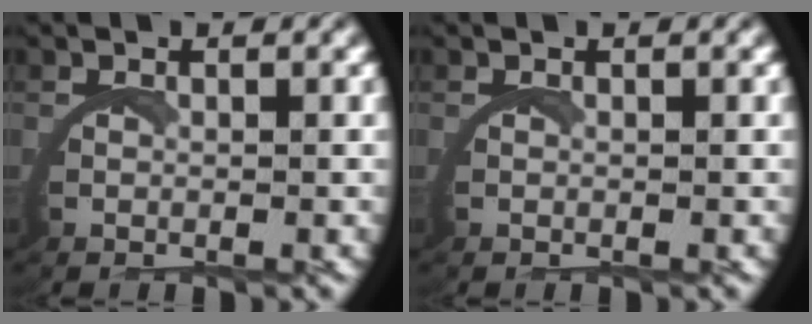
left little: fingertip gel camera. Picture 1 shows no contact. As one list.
[{"total": 0.0}]